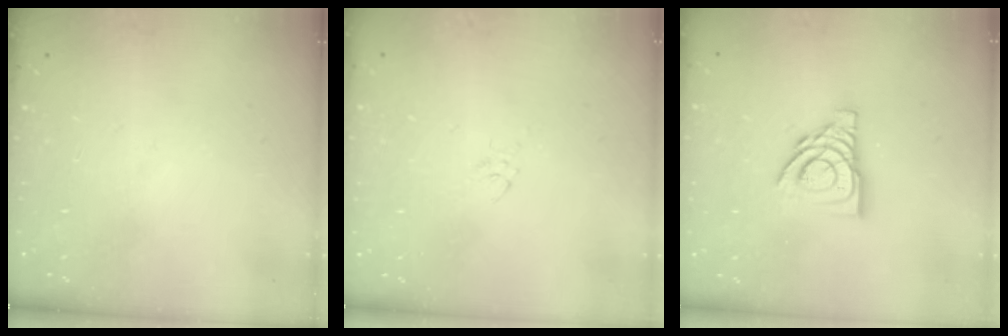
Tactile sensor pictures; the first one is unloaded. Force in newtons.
{"total": 2.7, "press": 2.5, "slide": 0.9}
{"total": 12.4, "press": 12.3, "slide": 1.3}